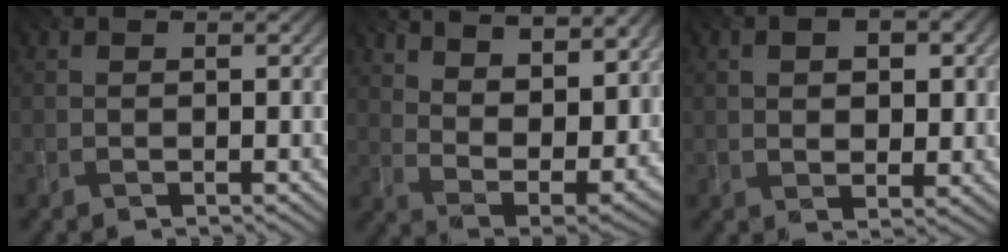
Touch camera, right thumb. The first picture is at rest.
{"total": 15.2, "force": [9.5, 6.1, 10.2], "torque": [-0.179, 0.005, 0.133]}
{"total": 4.9, "force": [0.8, 2.8, 3.9], "torque": [-0.058, -0.004, 0.010]}